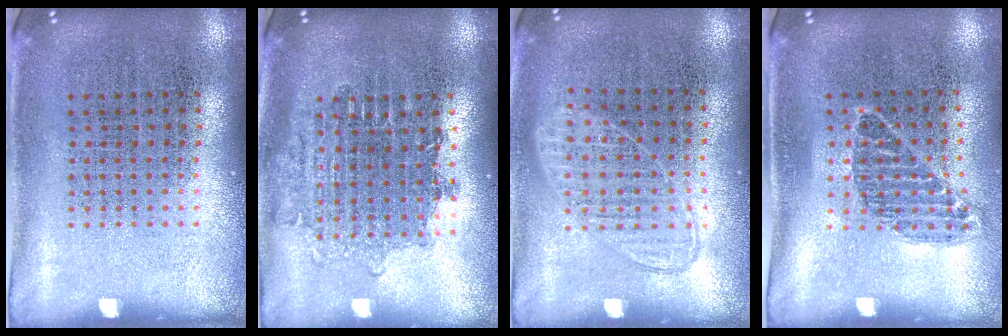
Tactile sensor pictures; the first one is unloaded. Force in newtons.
{"total": 1.7, "press": 1.4, "slide": 1.0}
{"total": 0.9, "press": 0.9, "slide": 0.3}
{"total": 0.9, "press": 0.8, "slide": 0.5}